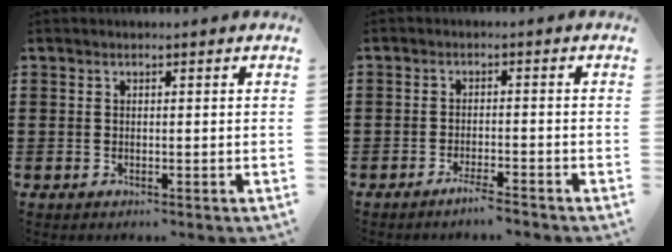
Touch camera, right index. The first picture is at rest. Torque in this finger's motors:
{"motor_torque": [0.99, 1.05, 0.11, 0.05]}